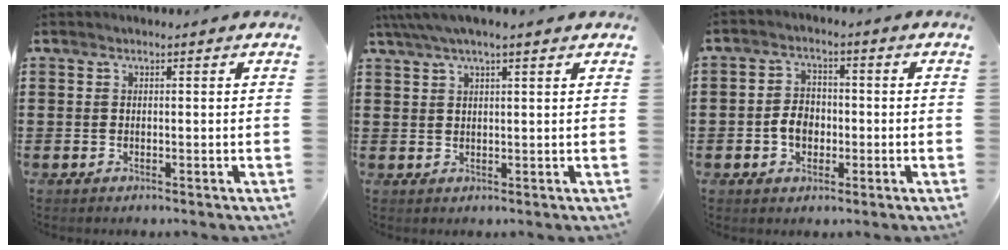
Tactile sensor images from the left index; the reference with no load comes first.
{"total": 3.4, "force": [2.4, 0.6, 2.4], "torque": [-0.052, 0.003, 0.043]}
{"total": 4.2, "force": [-1.0, 3.1, 2.6], "torque": [-0.055, 0.006, -0.020]}